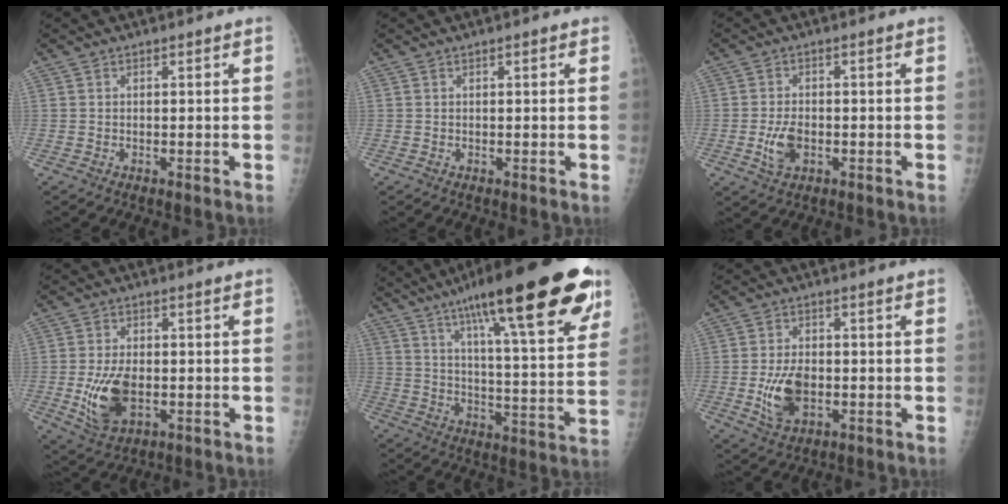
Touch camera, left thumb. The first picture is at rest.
{"total": 0.7, "force": [0.3, 0.2, 0.6], "torque": [-0.010, 0.001, 0.003]}
{"total": 4.6, "force": [-1.3, 2.7, 3.5], "torque": [-0.069, 0.004, -0.019]}
{"total": 9.1, "force": [-1.7, 5.1, 7.3], "torque": [-0.136, -0.004, -0.021]}
{"total": 29.7, "force": [17.7, 6.2, 23.0], "torque": [-0.323, -0.033, 0.262]}
{"total": 7.7, "force": [-1.6, 4.5, 6.0], "torque": [-0.109, 0.001, -0.021]}